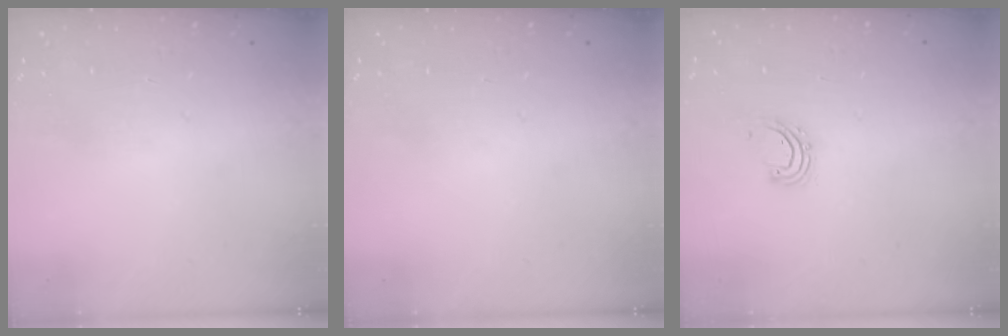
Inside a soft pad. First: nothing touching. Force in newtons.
{"total": 0.0}
{"total": 3.9, "press": 3.9, "slide": 0.2}